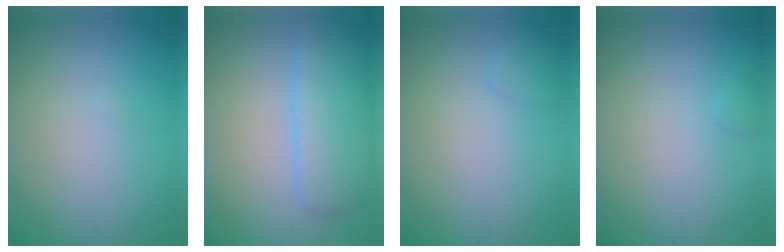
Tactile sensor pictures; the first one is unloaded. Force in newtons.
{"total": 4.8, "press": 4.8, "slide": 0.1}
{"total": 0.8, "press": 0.8, "slide": 0.0}
{"total": 0.6, "press": 0.6, "slide": 0.0}